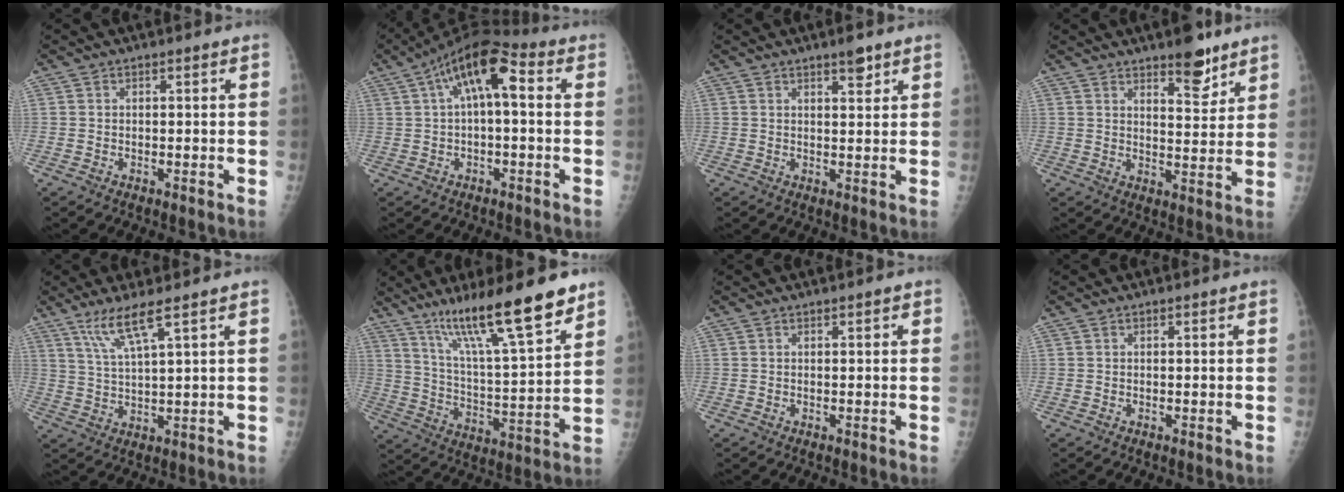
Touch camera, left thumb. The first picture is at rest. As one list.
[{"total": 10.9, "force": [2.2, 4.5, 9.6], "torque": [-0.156, 0.041, 0.026]}, {"total": 3.8, "force": [2.6, 1.1, 2.5], "torque": [-0.026, -0.016, 0.038]}, {"total": 7.8, "force": [5.5, 2.8, 4.7], "torque": [-0.043, -0.038, 0.080]}, {"total": 6.5, "force": [4.1, 0.0, 5.1], "torque": [-0.109, -0.022, 0.091]}, {"total": 19.1, "force": [13.3, 2.4, 13.5], "torque": [-0.203, -0.067, 0.228]}, {"total": 0.6, "force": [0.1, 0.3, 0.5], "torque": [-0.003, 0.002, 0.000]}, {"total": 0.0}]